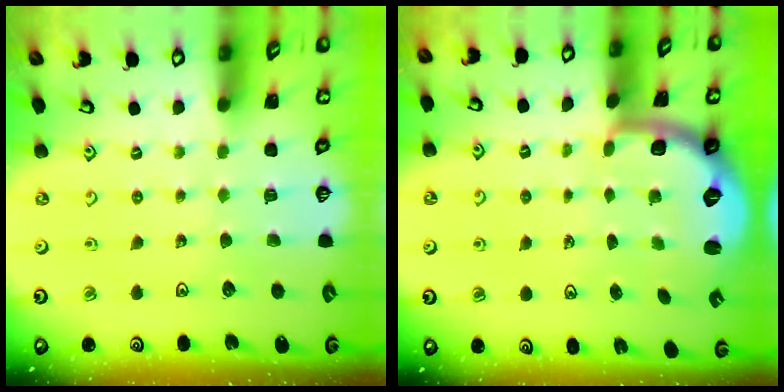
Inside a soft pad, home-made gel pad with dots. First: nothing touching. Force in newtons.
{"total": 2.1, "press": 1.9, "slide": 1.0}